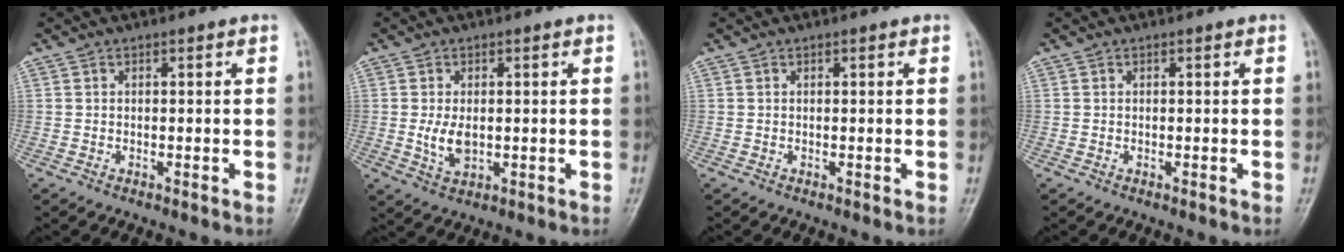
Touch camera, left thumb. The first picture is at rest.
{"total": 4.4, "force": [-0.1, 2.6, 3.5], "torque": [-0.064, -0.009, 0.001]}
{"total": 0.5, "force": [0.2, 0.2, 0.4], "torque": [-0.004, 0.001, 0.002]}
{"total": 0.0}